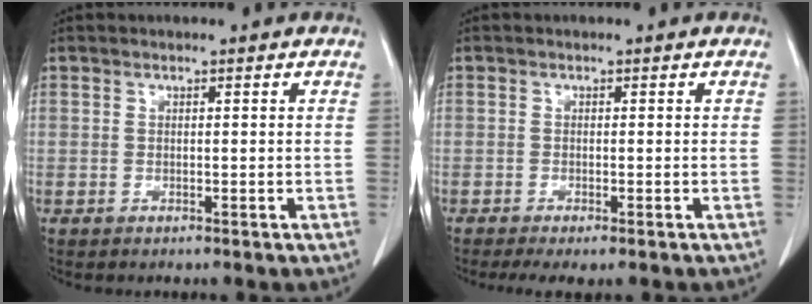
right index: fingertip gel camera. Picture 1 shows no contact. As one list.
[{"total": 3.7, "force": [-2.6, 0.9, 2.4], "torque": [-0.040, -0.010, -0.039]}]